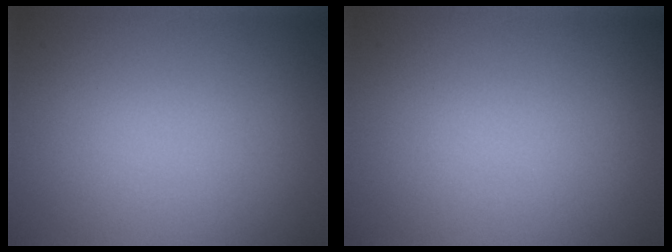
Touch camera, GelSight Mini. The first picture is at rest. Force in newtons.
{"total": 0.0}